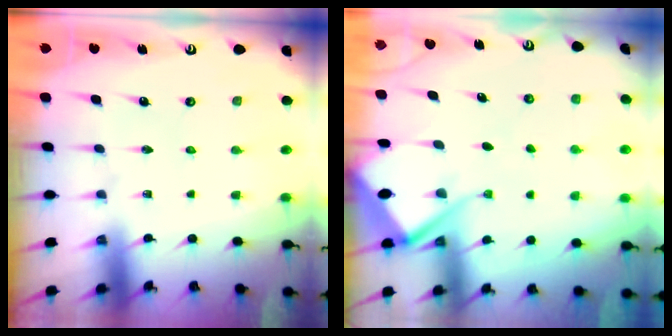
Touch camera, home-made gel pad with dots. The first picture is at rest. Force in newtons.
{"total": 6.3, "press": 6.3, "slide": 0.8}